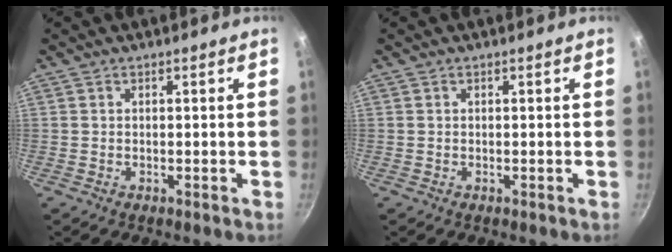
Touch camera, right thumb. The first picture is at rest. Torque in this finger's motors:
{"motor_torque": [-0.56, 0.19, 0.01, -0.41, 0.02]}